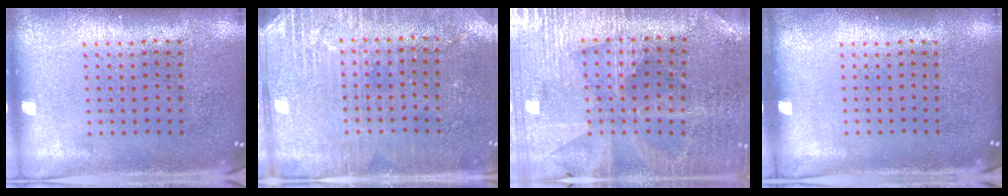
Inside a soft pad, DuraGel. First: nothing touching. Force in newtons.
{"total": 2.9, "press": 2.8, "slide": 0.4}
{"total": 2.3, "press": 2.3, "slide": 0.5}
{"total": 0.0}